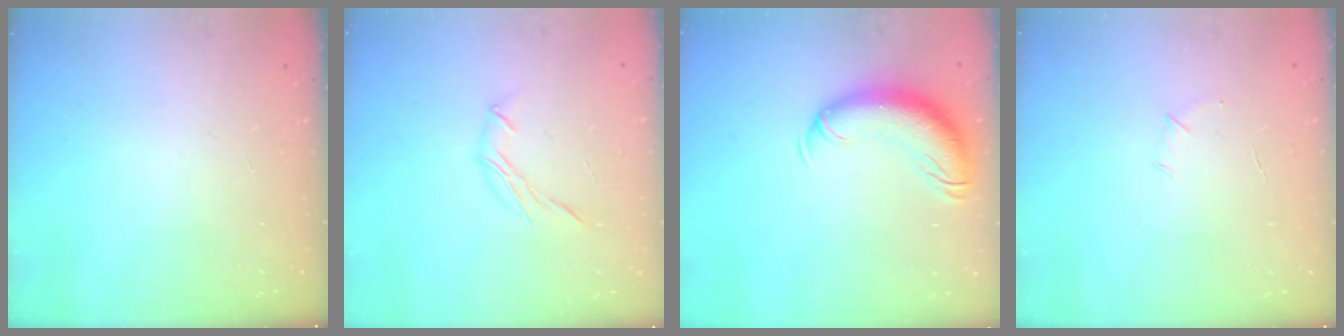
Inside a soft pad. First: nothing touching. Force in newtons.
{"total": 6.0, "press": 5.8, "slide": 1.4}
{"total": 12.9, "press": 12.6, "slide": 3.0}
{"total": 3.9, "press": 3.8, "slide": 1.1}